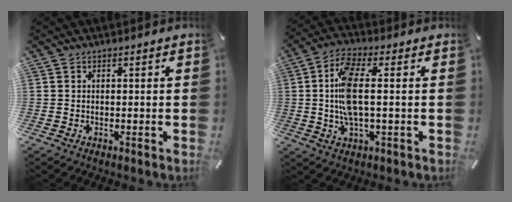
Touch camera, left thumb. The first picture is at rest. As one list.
[{"total": 10.4, "force": [0.2, 3.6, 9.8], "torque": [-0.214, -0.011, -0.002]}]